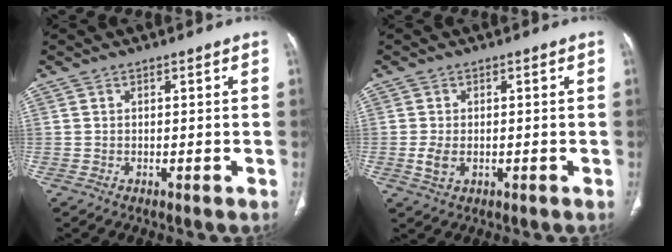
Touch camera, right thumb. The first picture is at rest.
{"total": 3.2, "force": [-0.6, 2.0, 2.4], "torque": [-0.055, -0.002, -0.007]}